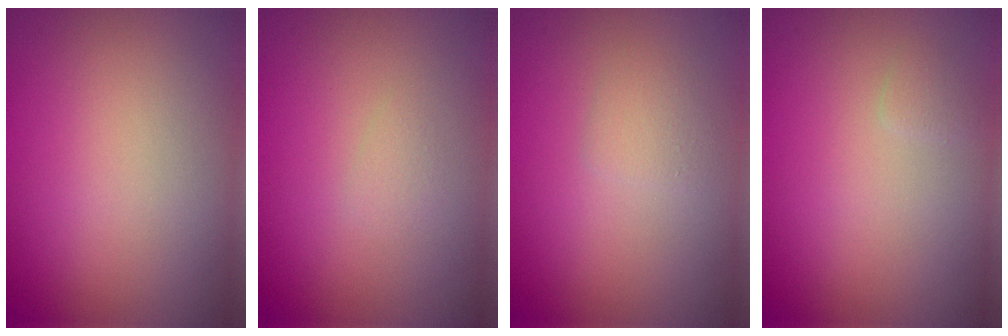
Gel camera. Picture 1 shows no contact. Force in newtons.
{"total": 0.6, "press": 0.6, "slide": 0.0}
{"total": 1.2, "press": 1.2, "slide": 0.0}
{"total": 0.6, "press": 0.6, "slide": 0.0}